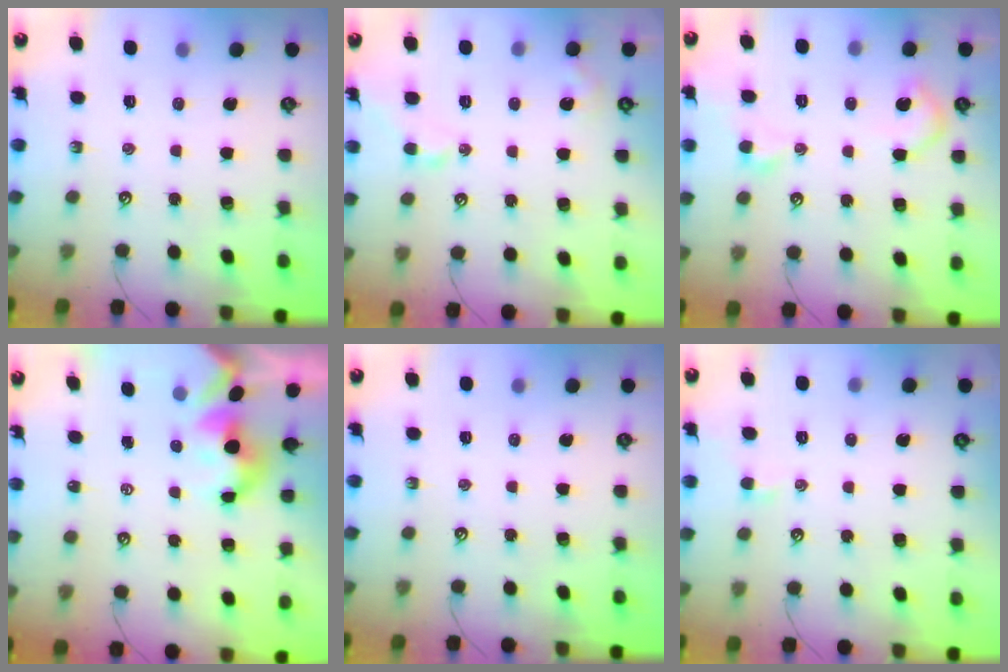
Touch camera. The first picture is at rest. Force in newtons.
{"total": 2.7, "press": 2.6, "slide": 0.7}
{"total": 4.1, "press": 4.1, "slide": 0.6}
{"total": 2.3, "press": 2.3, "slide": 0.2}
{"total": 0.0}
{"total": 0.0}